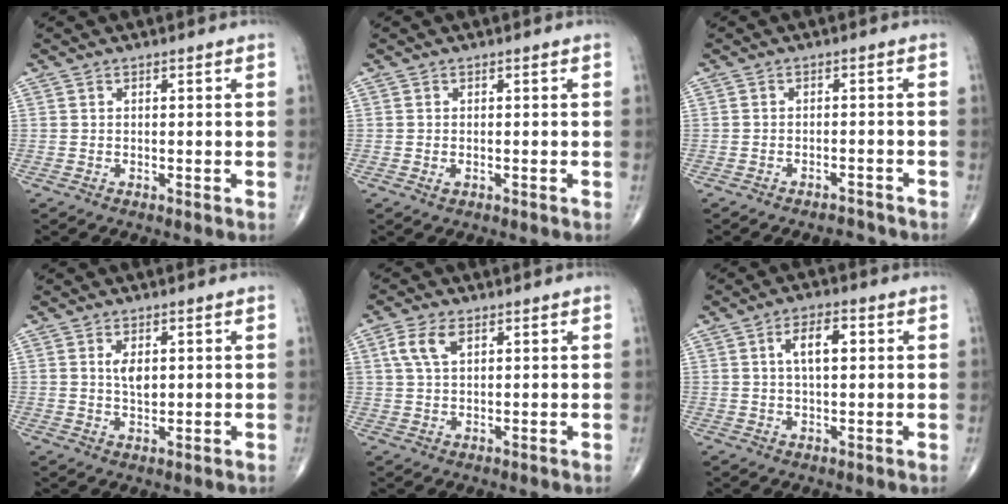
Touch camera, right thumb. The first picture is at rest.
{"total": 0.9, "force": [-0.2, 0.6, 0.6], "torque": [-0.010, 0.003, -0.001]}
{"total": 2.7, "force": [-2.5, 0.9, 0.5], "torque": [-0.015, 0.015, -0.033]}
{"total": 3.6, "force": [0.9, 1.8, 2.9], "torque": [-0.046, -0.008, 0.016]}
{"total": 5.2, "force": [2.1, 2.8, 3.9], "torque": [-0.086, 0.004, 0.043]}
{"total": 6.2, "force": [1.5, 2.8, 5.3], "torque": [-0.086, 0.006, 0.023]}